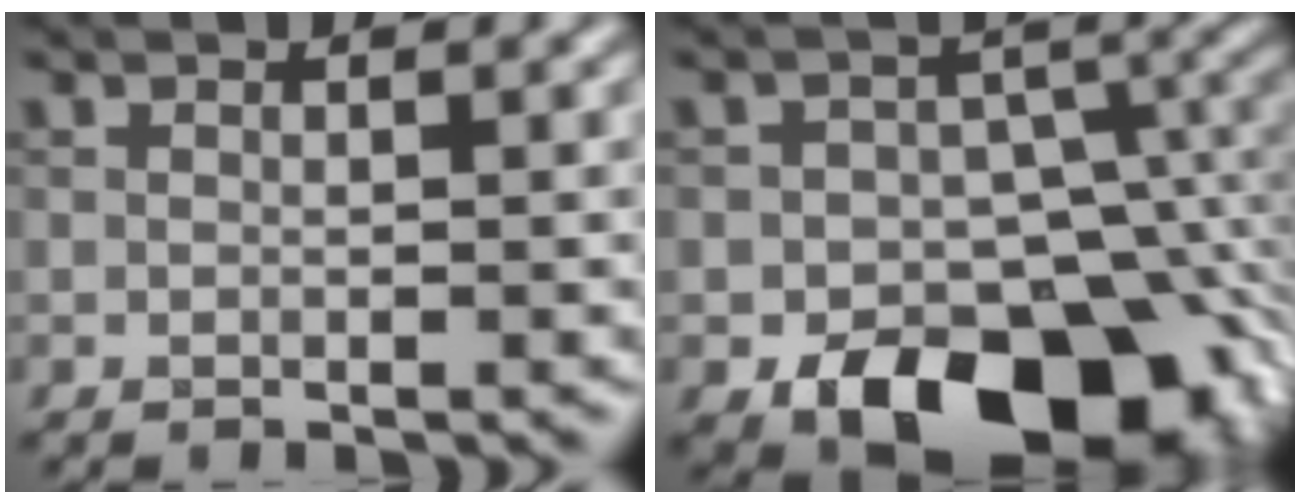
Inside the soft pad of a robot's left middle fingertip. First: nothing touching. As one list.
[{"total": 14.4, "force": [-7.2, 9.1, 8.6], "torque": [-0.108, -0.021, -0.114]}]